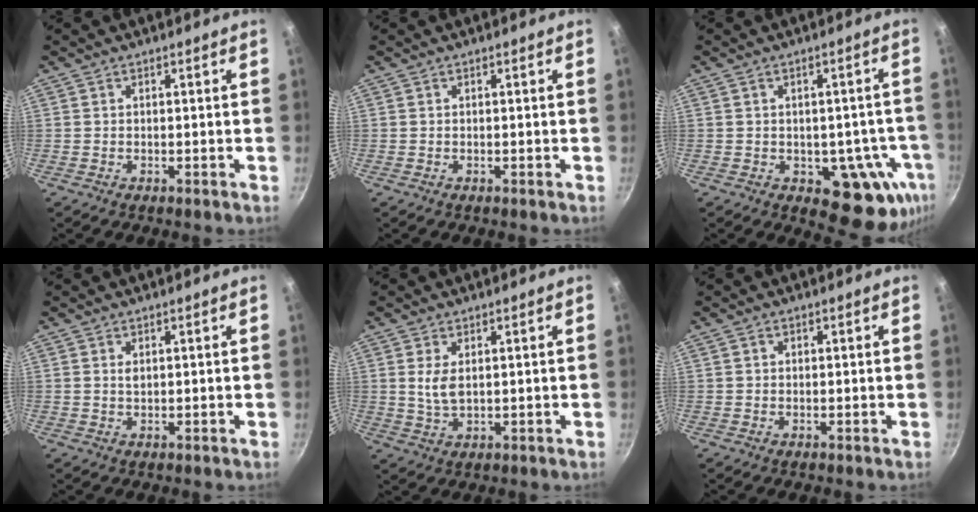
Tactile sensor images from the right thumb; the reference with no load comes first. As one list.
[{"total": 0.0}, {"total": 12.1, "force": [-3.4, 7.6, 8.7], "torque": [-0.044, 0.011, -0.036]}, {"total": 1.2, "force": [0.4, 0.7, 0.9], "torque": [-0.015, 0.001, 0.008]}, {"total": 4.3, "force": [1.0, 2.2, 3.5], "torque": [-0.067, -0.010, 0.024]}, {"total": 0.8, "force": [0.2, 0.7, 0.3], "torque": [-0.002, 0.004, 0.002]}]